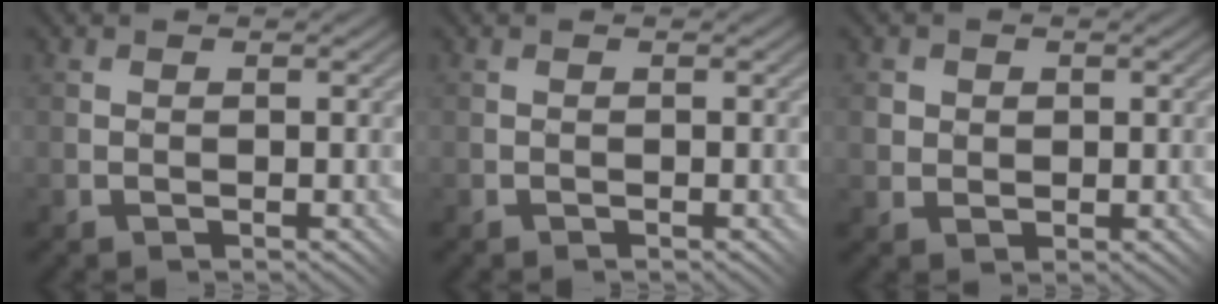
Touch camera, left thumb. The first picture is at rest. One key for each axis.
{"total": 0.0}
{"total": 2.6, "fx": 0.9, "fy": 2.4, "fz": 0.6, "tx": -0.024, "ty": 0.004, "tz": 0.010}